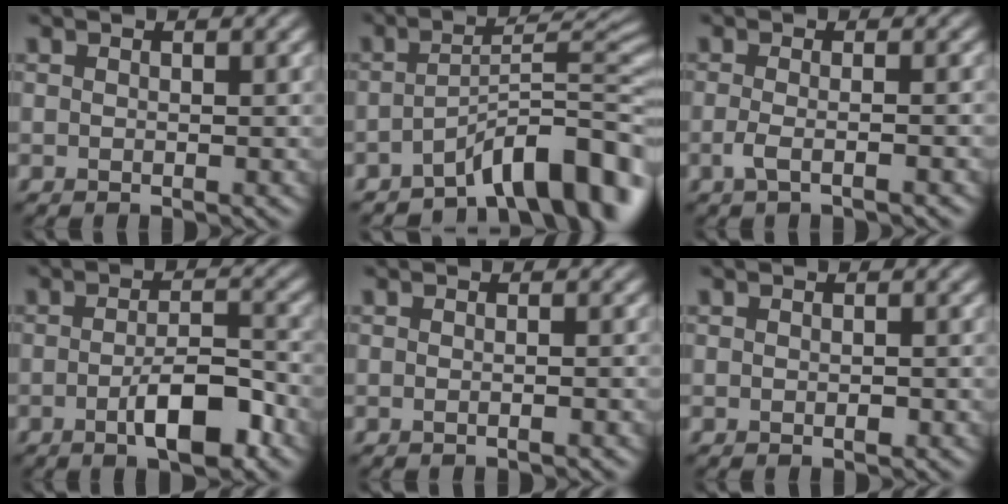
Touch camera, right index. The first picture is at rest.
{"total": 7.7, "force": [-4.9, 1.7, 5.7], "torque": [-0.071, 0.010, -0.082]}
{"total": 2.4, "force": [-0.9, 0.8, 2.1], "torque": [-0.031, -0.004, -0.025]}
{"total": 5.5, "force": [-2.3, 1.6, 4.7], "torque": [-0.079, 0.002, -0.035]}
{"total": 0.9, "force": [-0.3, 0.3, 0.8], "torque": [-0.010, -0.005, -0.012]}
{"total": 0.5, "force": [-0.2, 0.2, 0.5], "torque": [-0.007, 0.000, -0.002]}